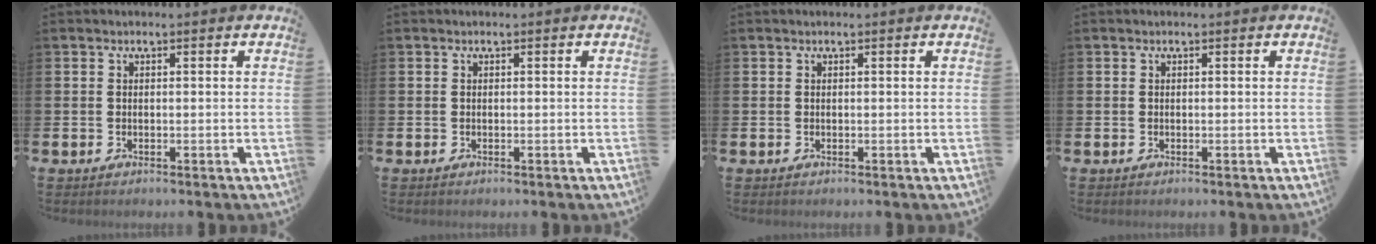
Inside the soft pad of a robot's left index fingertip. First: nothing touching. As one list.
[{"total": 0.0}, {"total": 0.0}, {"total": 0.0}]